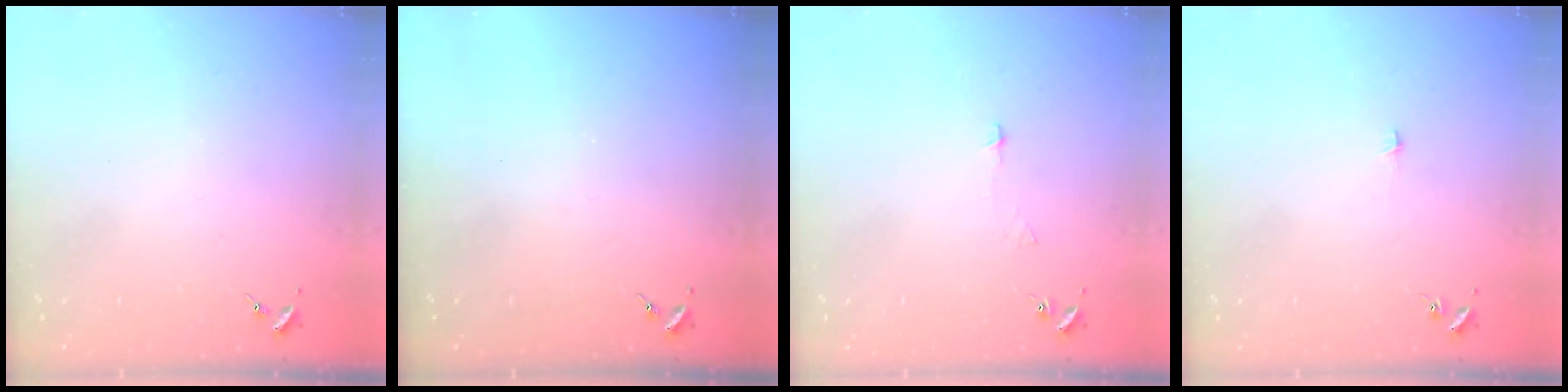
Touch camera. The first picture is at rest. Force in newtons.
{"total": 0.0}
{"total": 3.4, "press": 3.4, "slide": 0.3}
{"total": 2.6, "press": 2.6, "slide": 0.2}